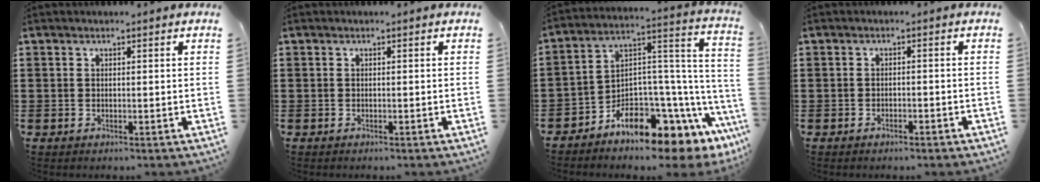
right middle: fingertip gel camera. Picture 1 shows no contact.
{"total": 0.0}
{"total": 8.2, "force": [-7.3, 2.2, 3.2], "torque": [-0.074, -0.017, -0.148]}
{"total": 1.0, "force": [-0.9, 0.2, 0.4], "torque": [-0.010, -0.002, -0.017]}